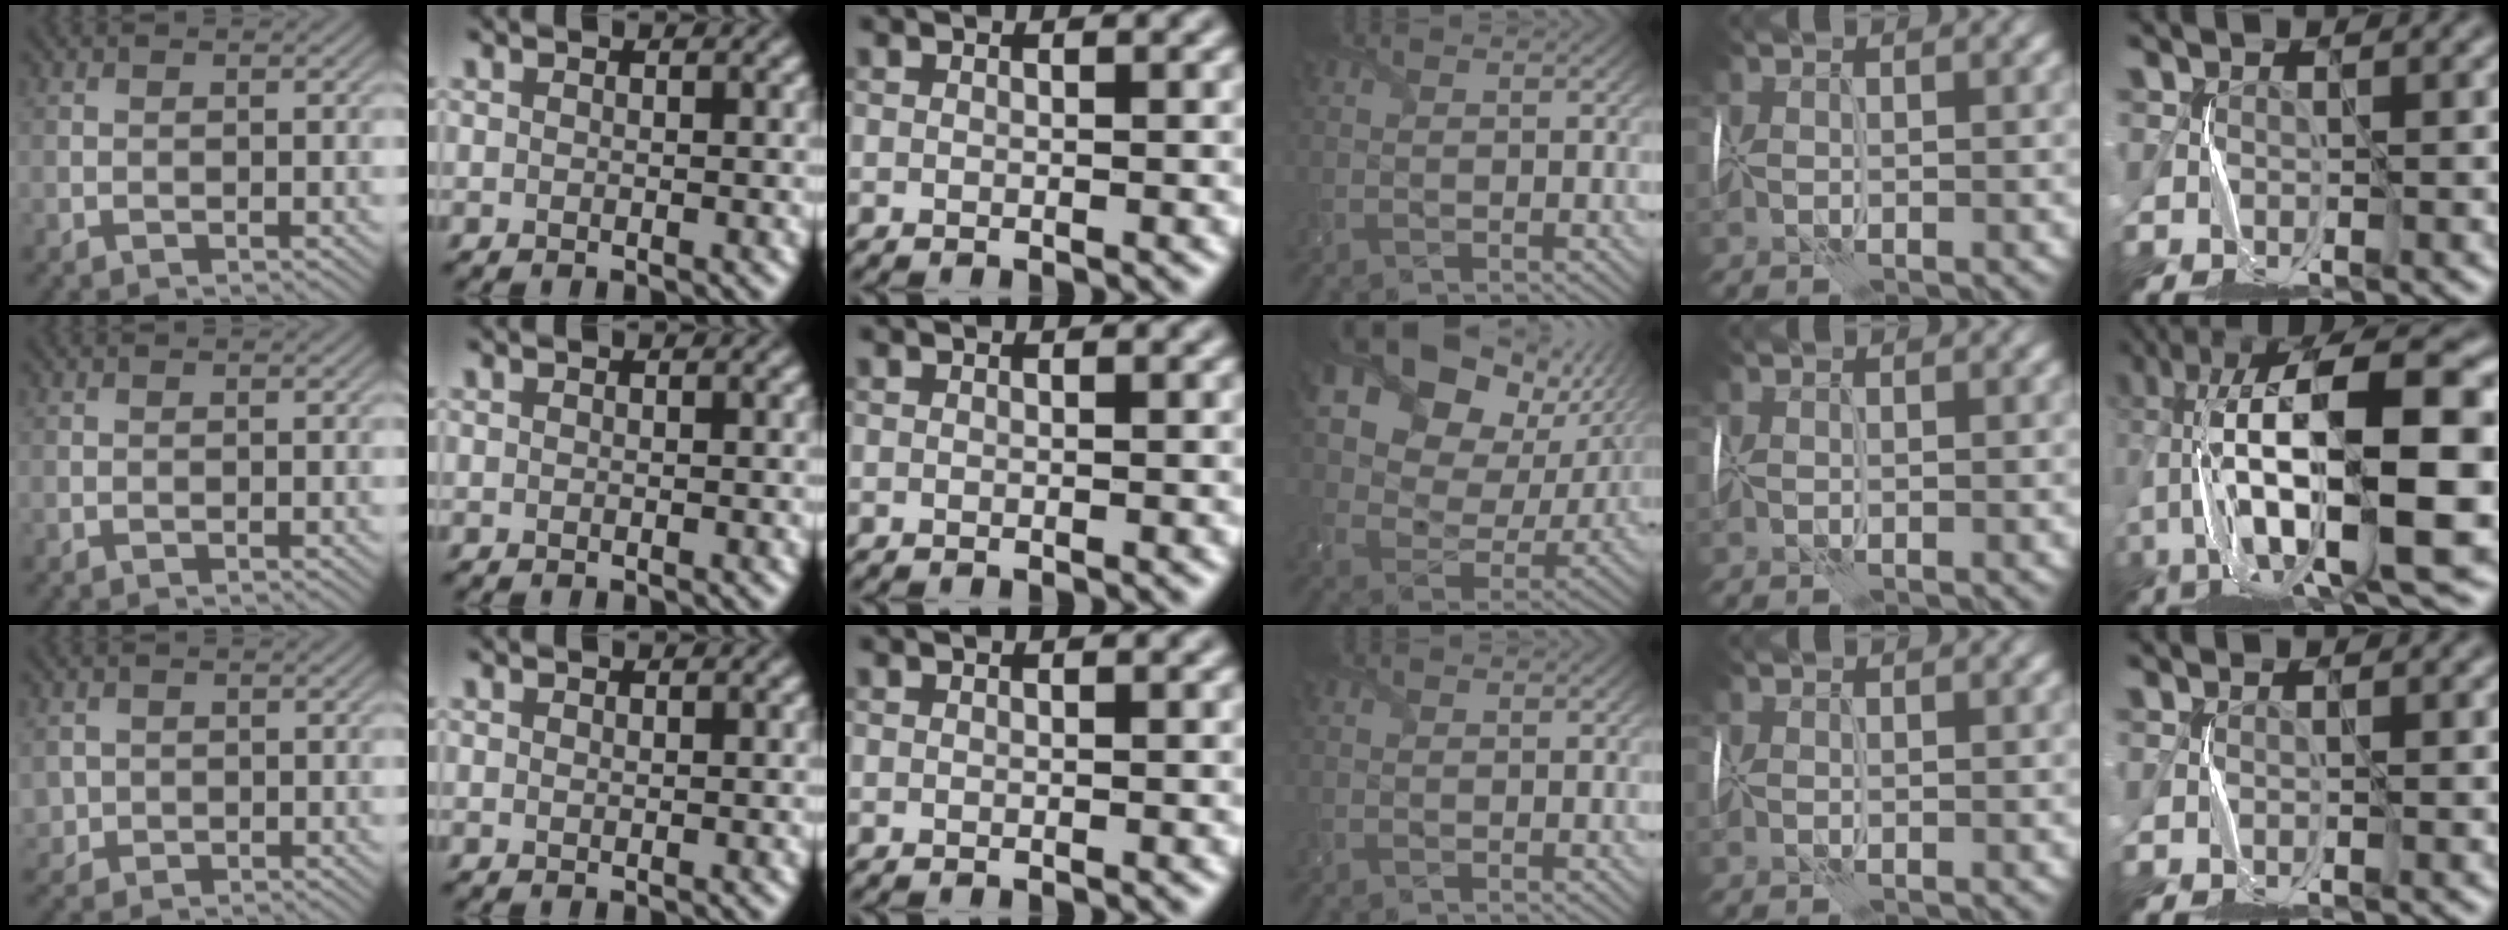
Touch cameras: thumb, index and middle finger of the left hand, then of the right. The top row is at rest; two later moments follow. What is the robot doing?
{"motion": "wrap", "object": "receipt paper"}